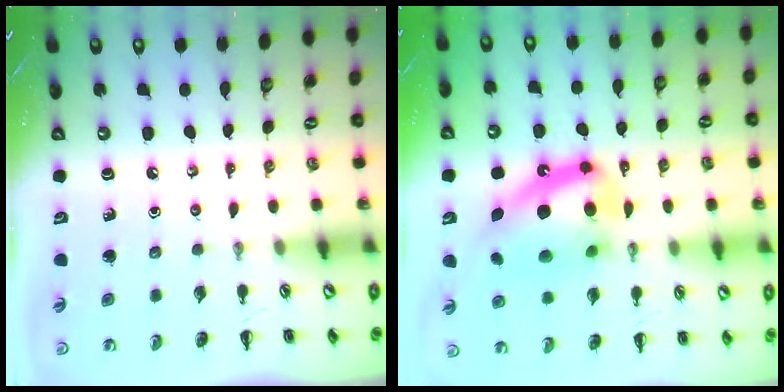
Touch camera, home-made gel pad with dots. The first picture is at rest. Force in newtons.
{"total": 17.7, "press": 17.3, "slide": 3.8}